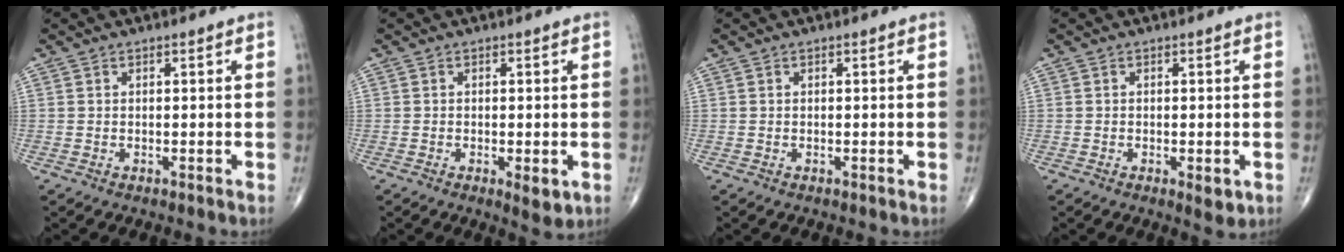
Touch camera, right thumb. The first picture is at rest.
{"total": 3.6, "force": [-1.0, 1.3, 3.2], "torque": [-0.045, -0.009, -0.013]}
{"total": 0.0}
{"total": 2.9, "force": [-0.9, 1.2, 2.5], "torque": [-0.031, -0.006, -0.010]}